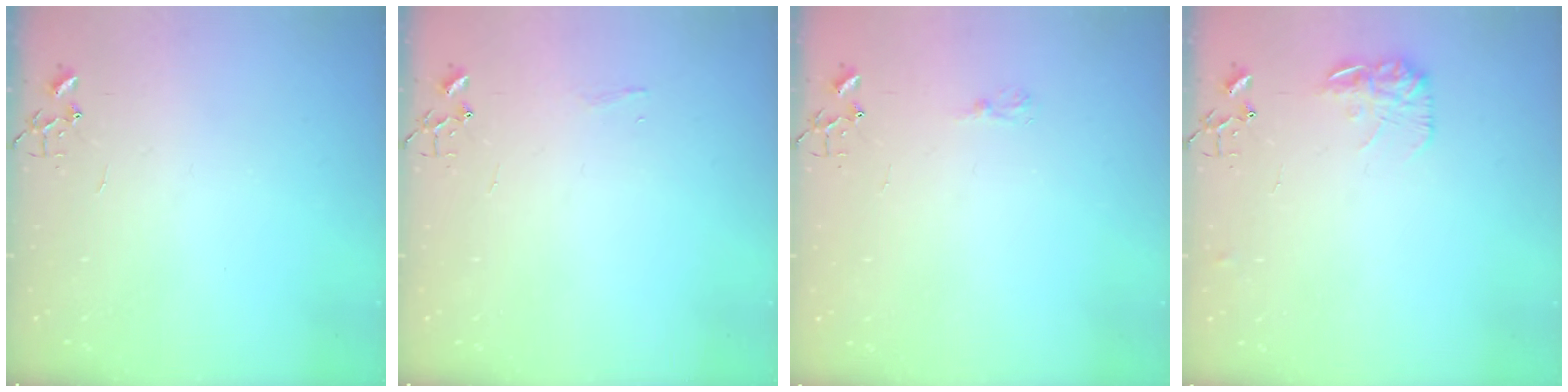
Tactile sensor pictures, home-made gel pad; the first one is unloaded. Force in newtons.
{"total": 4.1, "press": 4.0, "slide": 0.5}
{"total": 6.6, "press": 6.5, "slide": 0.8}
{"total": 11.1, "press": 11.1, "slide": 0.6}